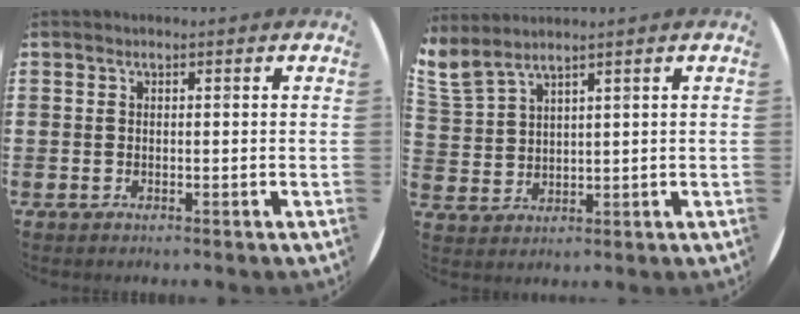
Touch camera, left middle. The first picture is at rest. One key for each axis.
{"total": 3.5, "fx": 3.2, "fy": 0.6, "fz": 1.4, "tx": -0.036, "ty": -0.008, "tz": 0.058}